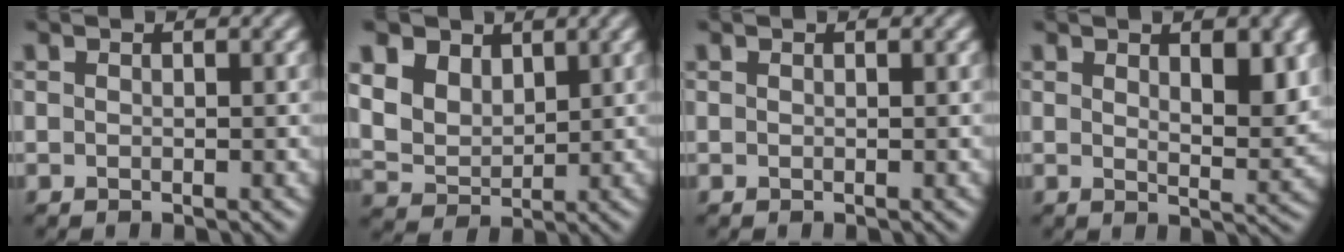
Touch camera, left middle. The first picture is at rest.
{"total": 7.3, "force": [3.8, 5.2, 3.6], "torque": [-0.112, 0.011, 0.068]}
{"total": 0.0}
{"total": 4.5, "force": [1.9, 1.7, 3.7], "torque": [-0.052, -0.006, 0.033]}